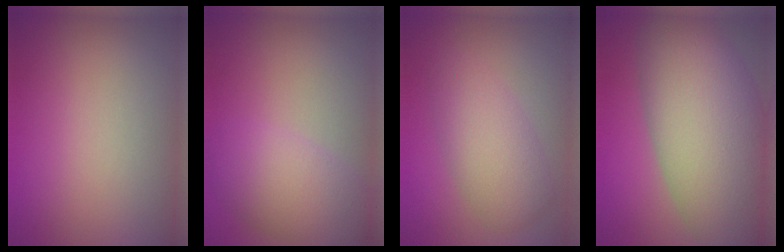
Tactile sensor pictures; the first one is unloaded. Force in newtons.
{"total": 4.8, "press": 4.8, "slide": 0.1}
{"total": 4.5, "press": 4.5, "slide": 0.1}
{"total": 13.4, "press": 13.4, "slide": 0.5}